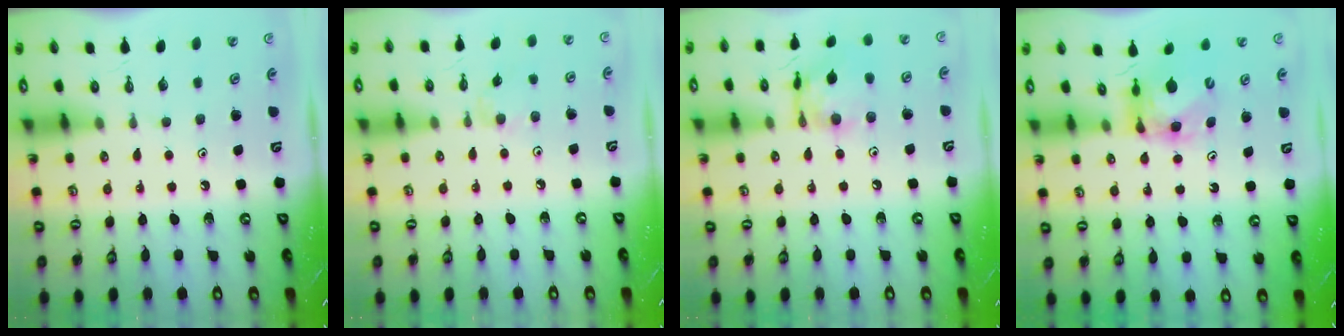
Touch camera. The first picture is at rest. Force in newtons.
{"total": 3.0, "press": 3.0, "slide": 0.5}
{"total": 12.8, "press": 12.7, "slide": 1.2}
{"total": 5.7, "press": 5.6, "slide": 0.6}